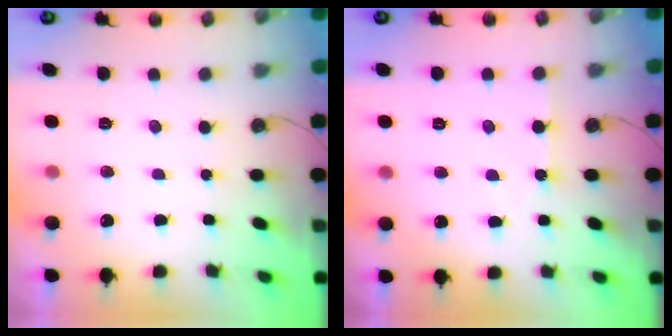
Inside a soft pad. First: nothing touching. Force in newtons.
{"total": 5.4, "press": 5.3, "slide": 0.7}